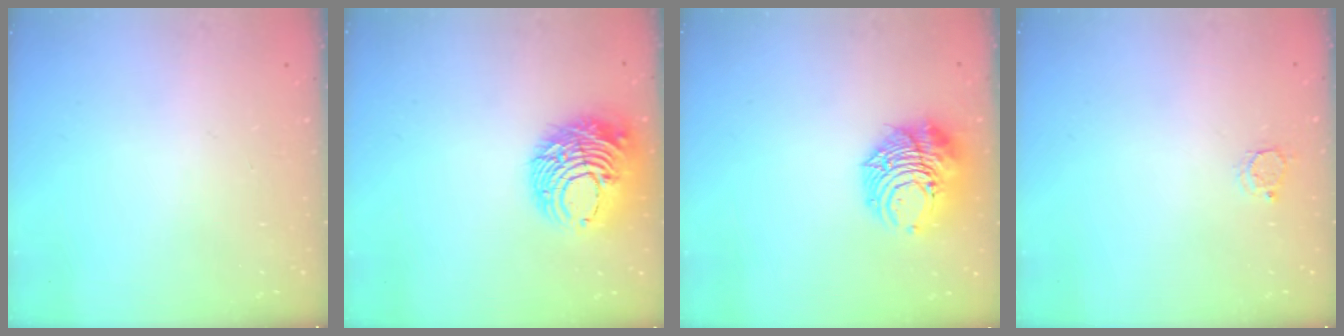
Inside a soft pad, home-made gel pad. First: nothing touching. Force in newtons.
{"total": 12.9, "press": 12.8, "slide": 1.5}
{"total": 10.6, "press": 10.5, "slide": 1.2}
{"total": 2.9, "press": 2.8, "slide": 0.4}